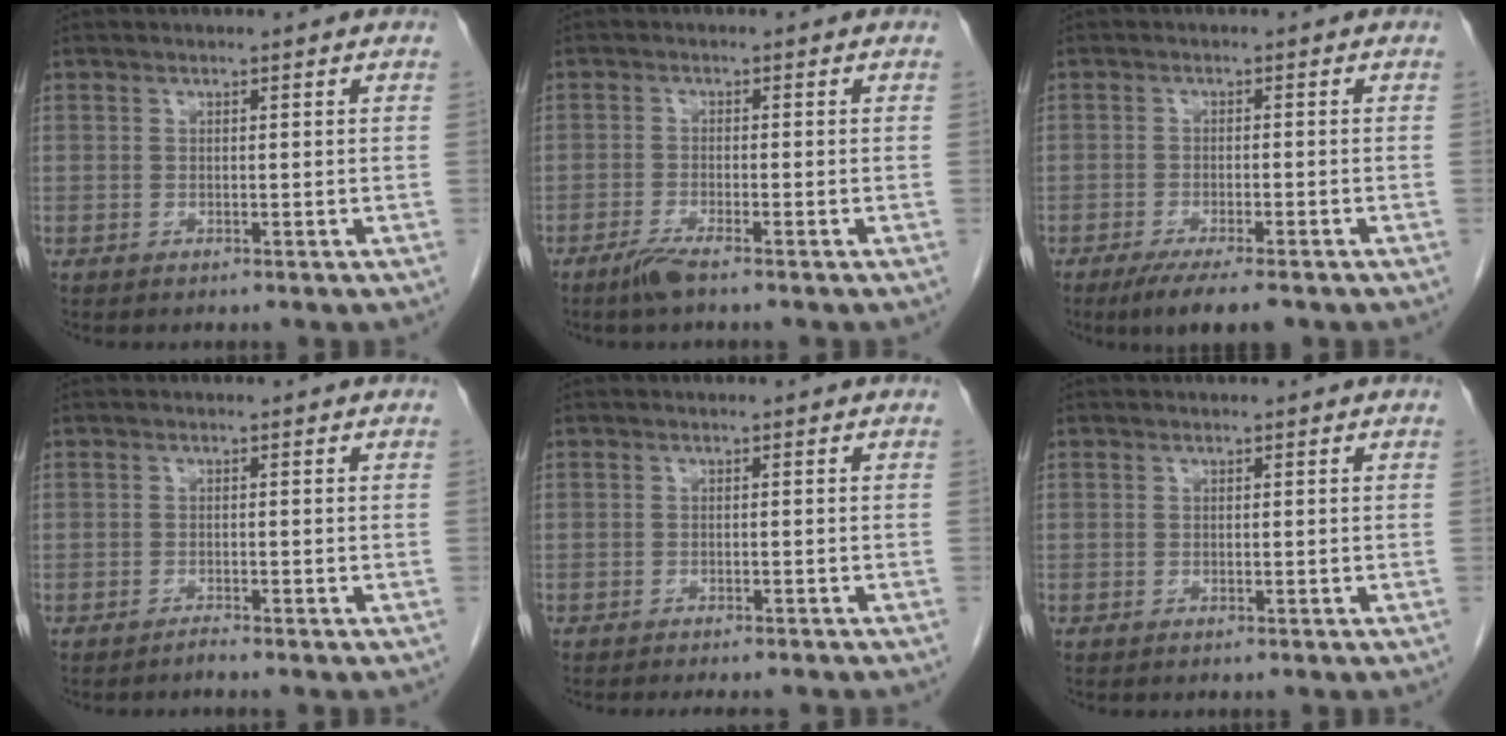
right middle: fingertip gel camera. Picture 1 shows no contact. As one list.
[{"total": 2.8, "force": [-2.1, -0.2, 1.9], "torque": [-0.044, -0.006, -0.046]}, {"total": 6.9, "force": [-5.1, 1.0, 4.6], "torque": [-0.066, -0.014, -0.076]}, {"total": 0.7, "force": [-0.7, -0.2, 0.2], "torque": [-0.003, 0.000, -0.012]}, {"total": 5.5, "force": [-4.9, 1.2, 2.2], "torque": [-0.020, -0.007, -0.062]}, {"total": 0.0}]